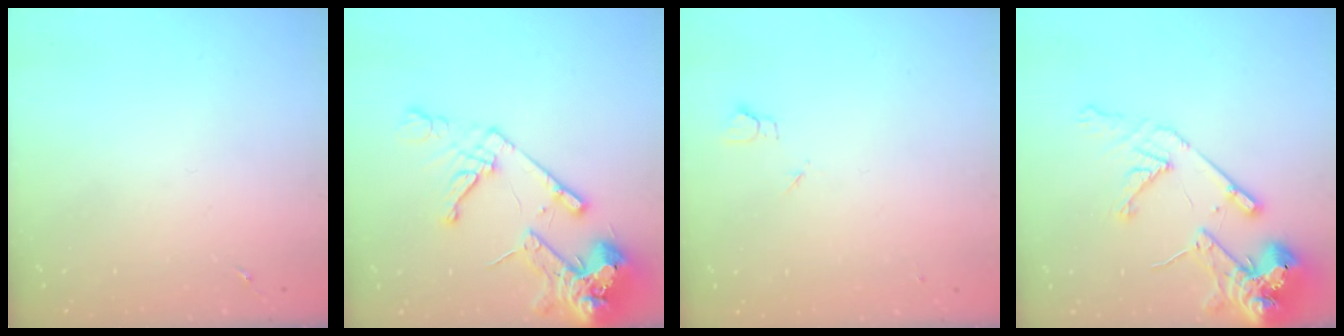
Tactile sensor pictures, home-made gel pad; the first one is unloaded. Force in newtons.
{"total": 16.9, "press": 16.7, "slide": 2.4}
{"total": 2.7, "press": 2.6, "slide": 0.3}
{"total": 15.7, "press": 15.5, "slide": 2.3}